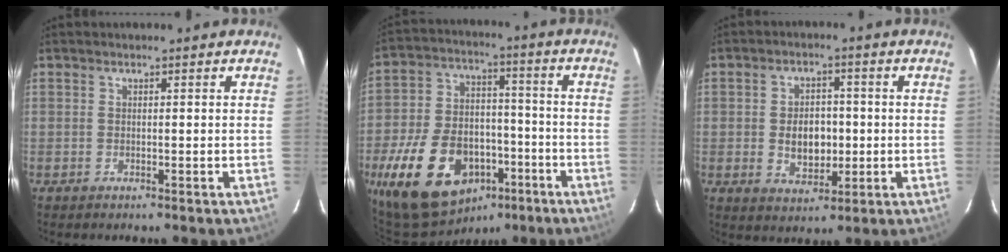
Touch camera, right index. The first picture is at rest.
{"total": 20.5, "force": [-10.4, 13.0, 12.1], "torque": [-0.267, 0.013, -0.152]}
{"total": 7.1, "force": [-0.6, 4.9, 5.2], "torque": [-0.094, 0.004, 0.001]}